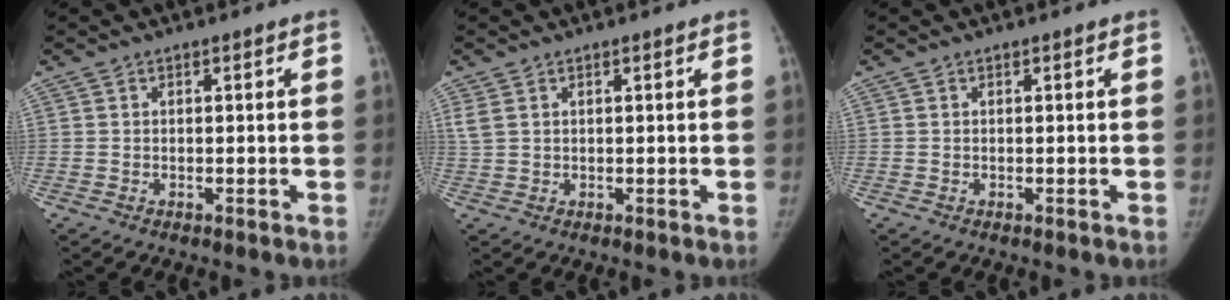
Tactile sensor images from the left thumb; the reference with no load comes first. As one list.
[{"total": 2.2, "force": [1.1, 1.2, 1.4], "torque": [-0.038, 0.010, 0.034]}, {"total": 0.0}]